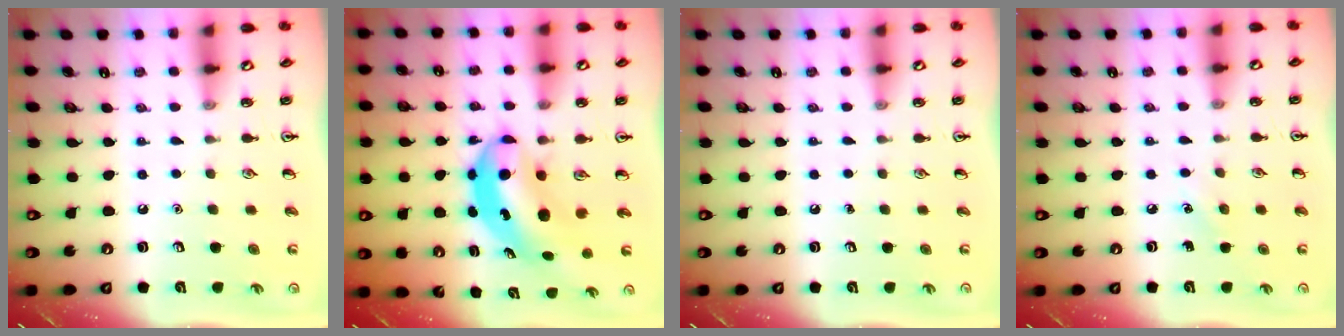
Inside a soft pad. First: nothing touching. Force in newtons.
{"total": 7.2, "press": 7.0, "slide": 1.9}
{"total": 0.0}
{"total": 3.5, "press": 3.3, "slide": 1.2}